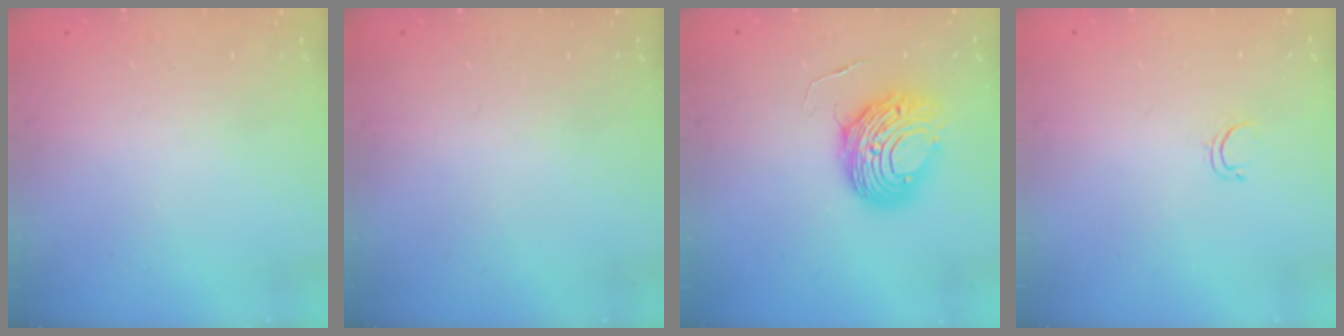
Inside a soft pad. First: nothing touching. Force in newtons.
{"total": 0.0}
{"total": 8.7, "press": 8.7, "slide": 0.9}
{"total": 2.6, "press": 2.5, "slide": 0.4}